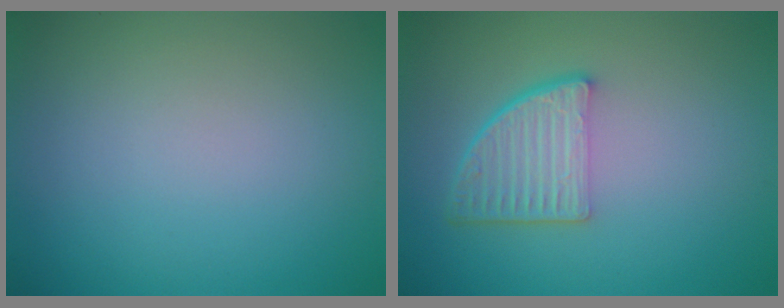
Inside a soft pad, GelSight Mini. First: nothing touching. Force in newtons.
{"total": 4.7, "press": 3.4, "slide": 3.2}